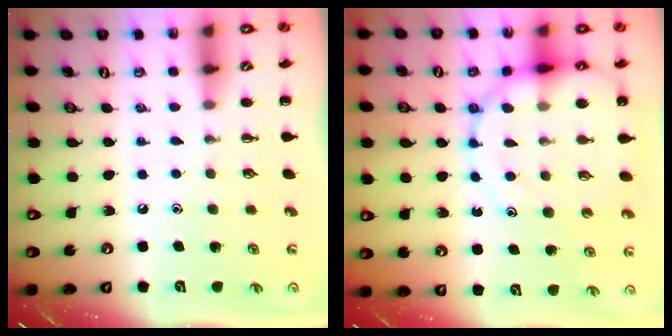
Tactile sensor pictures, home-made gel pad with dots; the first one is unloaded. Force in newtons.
{"total": 14.1, "press": 13.7, "slide": 3.4}